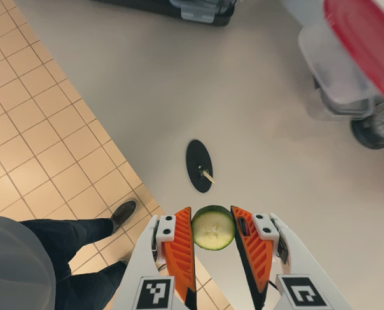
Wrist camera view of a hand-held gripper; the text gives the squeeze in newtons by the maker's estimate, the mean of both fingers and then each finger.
{"total": 8.6, "left": 8.6, "right": 8.6}